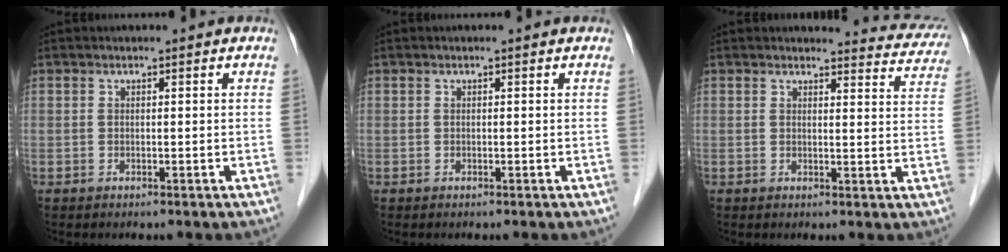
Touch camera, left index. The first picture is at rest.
{"total": 0.0}
{"total": 7.7, "force": [7.6, 1.3, -0.1], "torque": [0.025, -0.033, 0.058]}